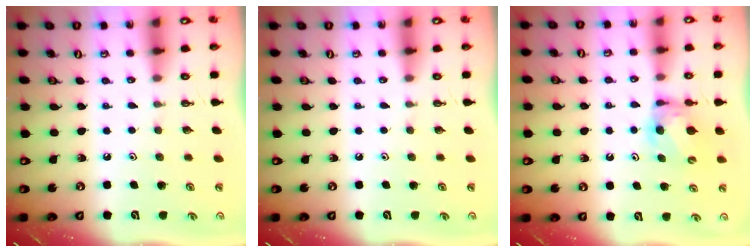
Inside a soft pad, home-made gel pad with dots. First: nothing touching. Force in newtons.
{"total": 0.0}
{"total": 7.2, "press": 7.2, "slide": 0.3}